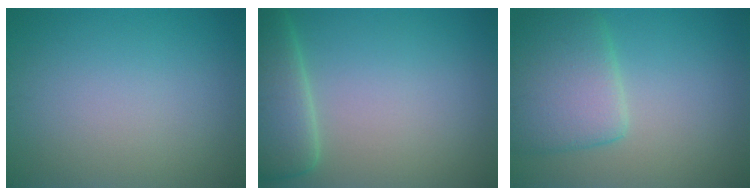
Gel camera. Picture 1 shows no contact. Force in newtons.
{"total": 5.0, "press": 4.9, "slide": 0.7}
{"total": 6.1, "press": 6.1, "slide": 0.4}